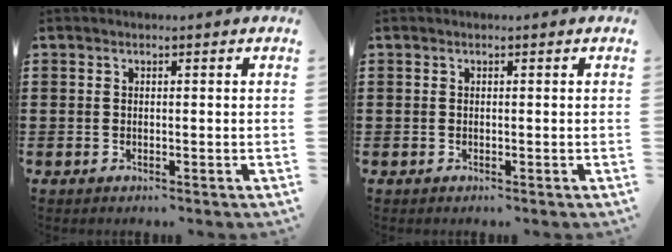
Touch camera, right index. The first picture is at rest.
{"total": 0.0}